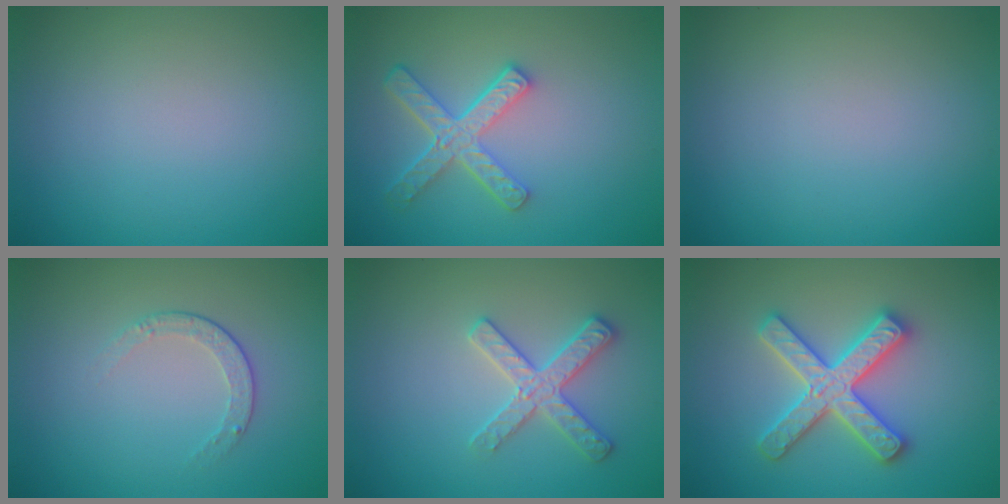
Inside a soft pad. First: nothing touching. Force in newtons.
{"total": 4.7, "press": 3.5, "slide": 3.0}
{"total": 0.0}
{"total": 1.6, "press": 1.2, "slide": 1.1}
{"total": 2.9, "press": 2.9, "slide": 0.1}
{"total": 5.0, "press": 4.9, "slide": 0.8}